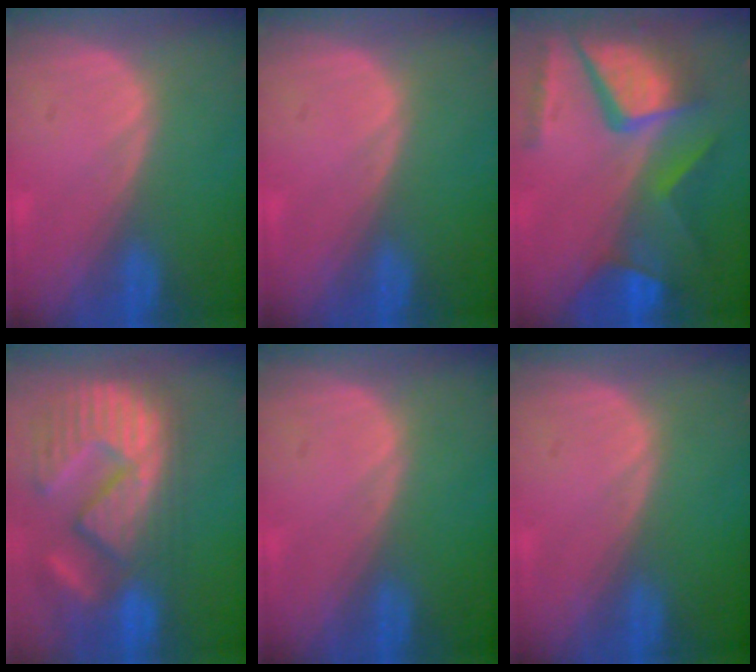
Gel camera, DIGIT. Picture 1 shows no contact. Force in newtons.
{"total": 0.0}
{"total": 11.8, "press": 9.8, "slide": 6.6}
{"total": 14.4, "press": 12.2, "slide": 7.6}
{"total": 0.0}
{"total": 0.0}